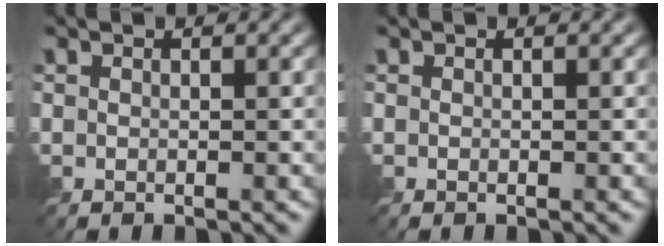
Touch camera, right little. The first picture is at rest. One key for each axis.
{"total": 0.0}